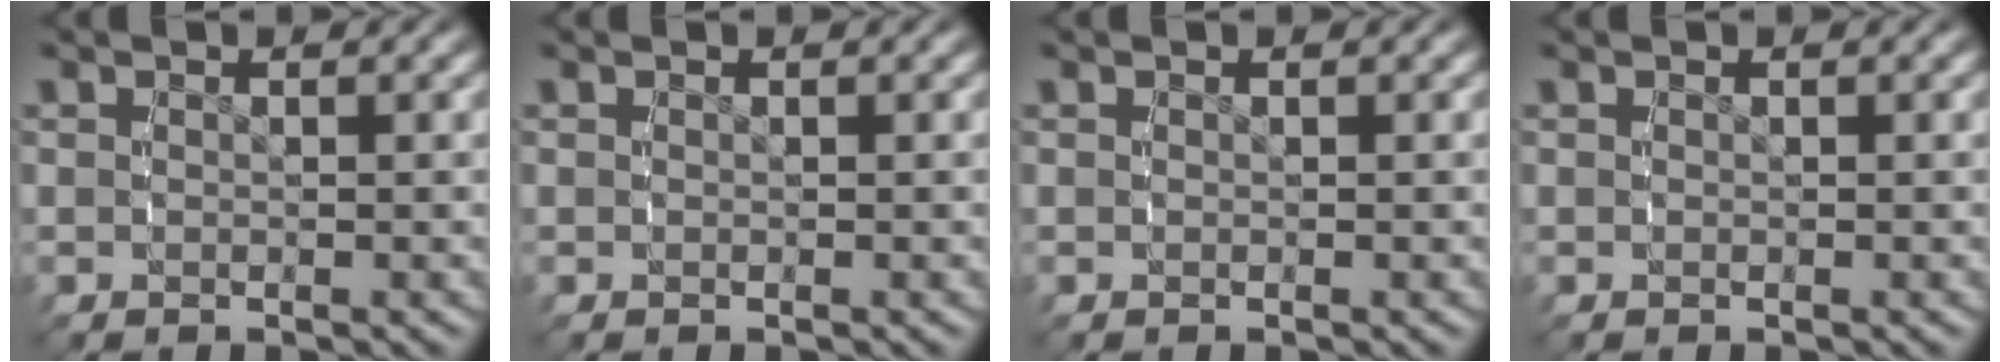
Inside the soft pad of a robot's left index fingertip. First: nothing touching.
{"total": 0.0}
{"total": 0.0}
{"total": 0.0}